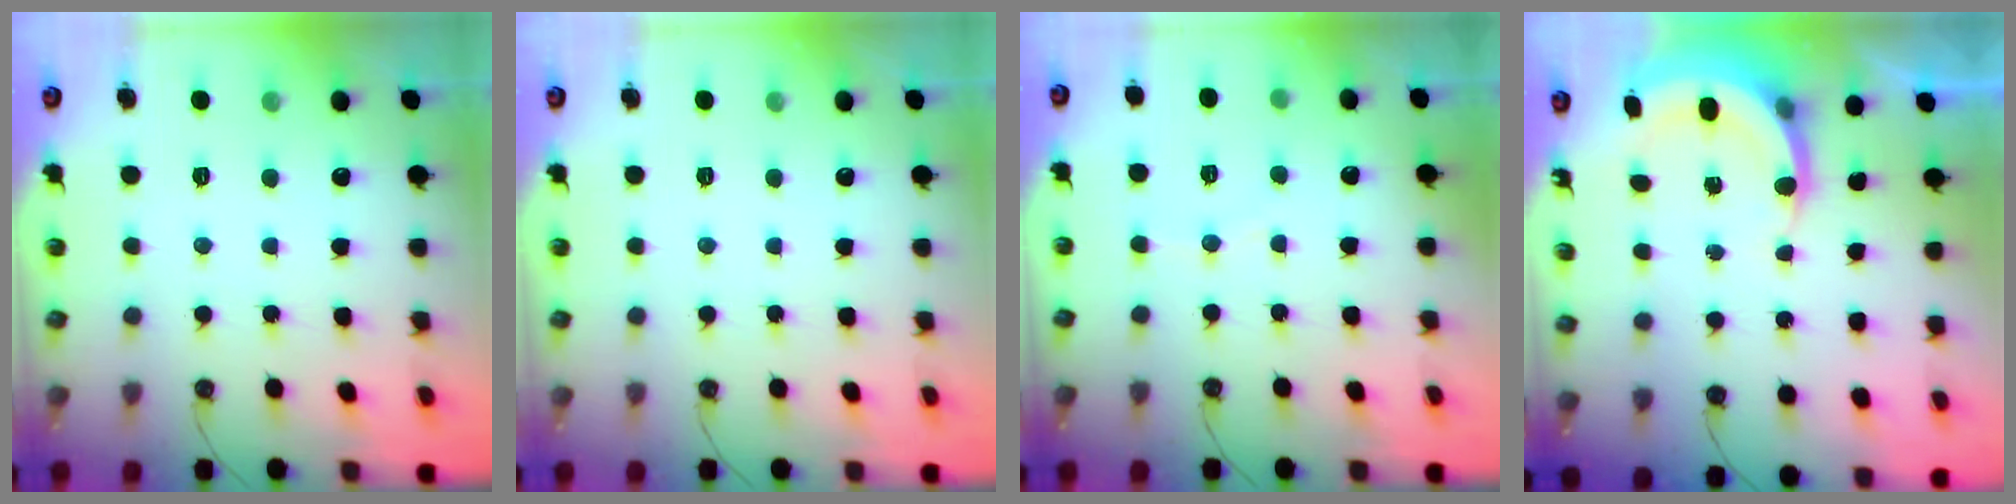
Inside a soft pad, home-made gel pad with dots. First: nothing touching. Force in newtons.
{"total": 0.0}
{"total": 3.8, "press": 3.4, "slide": 1.7}
{"total": 6.0, "press": 5.9, "slide": 1.2}